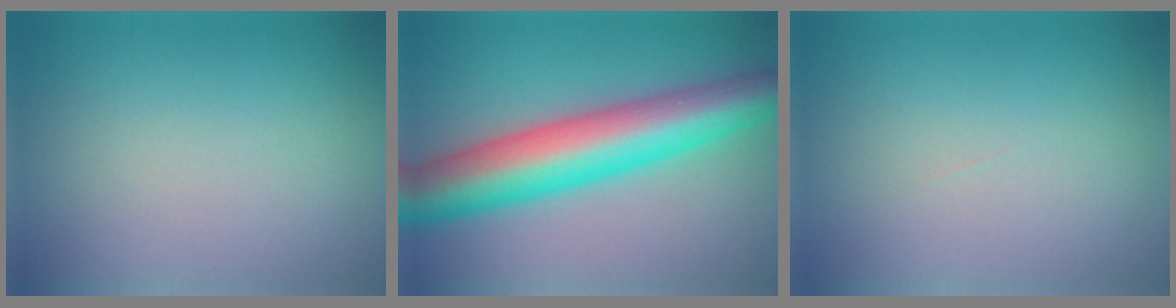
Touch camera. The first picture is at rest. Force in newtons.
{"total": 10.9, "press": 10.9, "slide": 0.1}
{"total": 0.0}